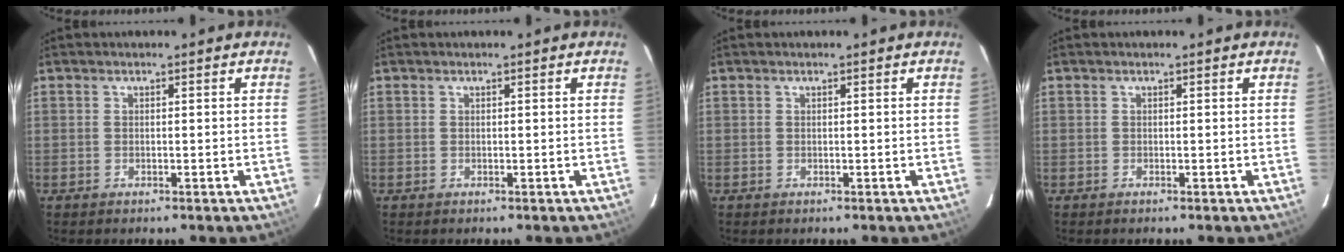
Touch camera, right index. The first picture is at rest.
{"total": 0.0}
{"total": 0.0}
{"total": 0.0}